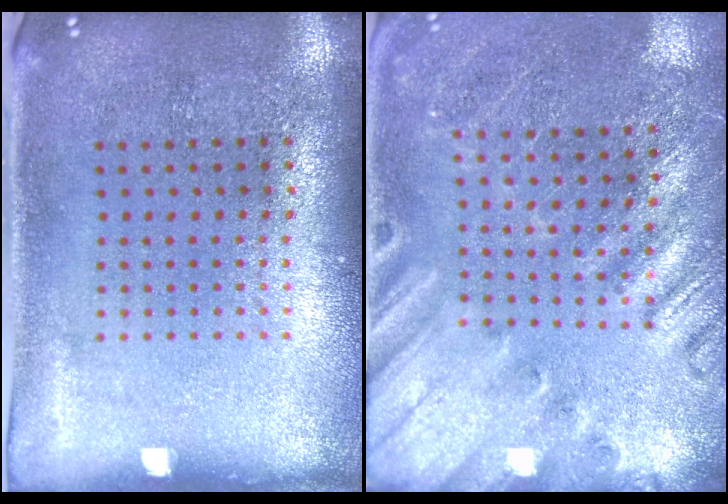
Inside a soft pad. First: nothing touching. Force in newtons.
{"total": 2.3, "press": 2.2, "slide": 0.6}